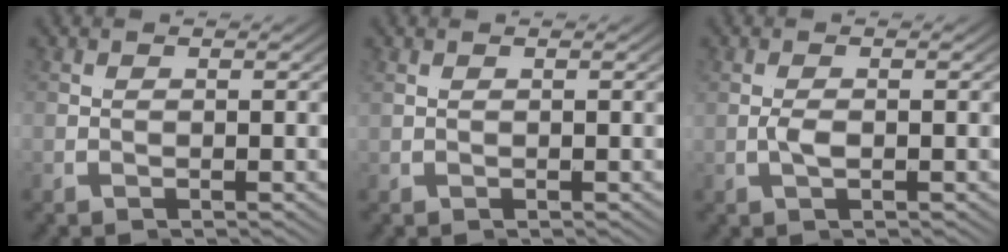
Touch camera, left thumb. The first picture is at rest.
{"total": 0.0}
{"total": 0.6, "force": [0.2, 0.0, 0.5], "torque": [-0.015, 0.003, -0.002]}